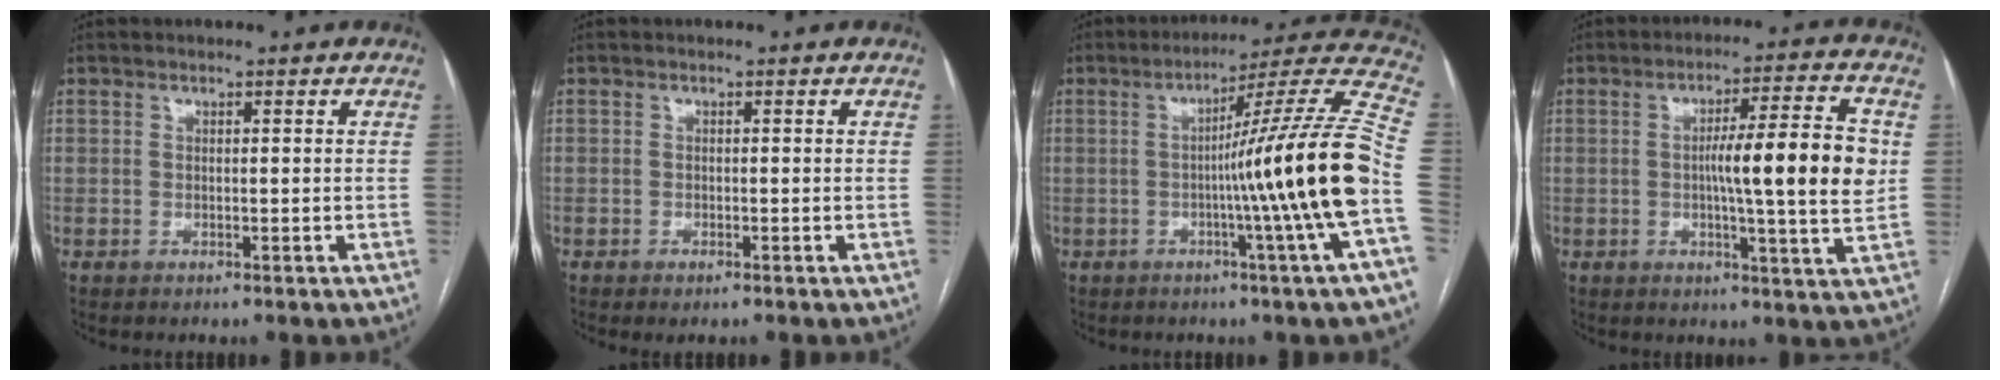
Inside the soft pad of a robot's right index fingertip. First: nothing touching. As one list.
[{"total": 0.9, "force": [-0.6, 0.2, 0.6], "torque": [-0.009, -0.002, -0.007]}, {"total": 18.7, "force": [-3.2, -3.3, 18.1], "torque": [-0.239, 0.001, -0.064]}, {"total": 12.8, "force": [0.5, 0.3, 12.8], "torque": [-0.193, 0.006, 0.003]}]